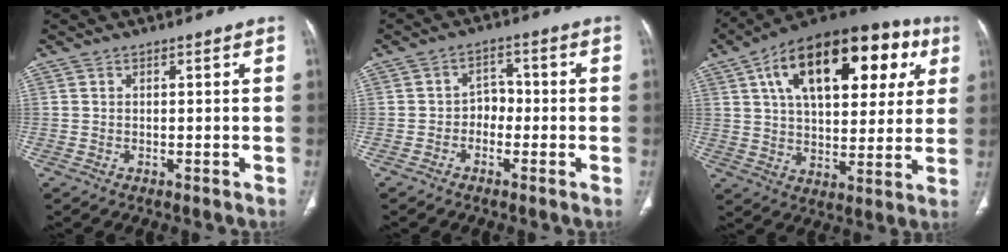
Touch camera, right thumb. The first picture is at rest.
{"total": 3.5, "force": [-1.2, 2.7, 1.7], "torque": [-0.003, 0.020, -0.030]}
{"total": 27.9, "force": [10.5, 14.4, 21.5], "torque": [-0.296, 0.024, 0.158]}